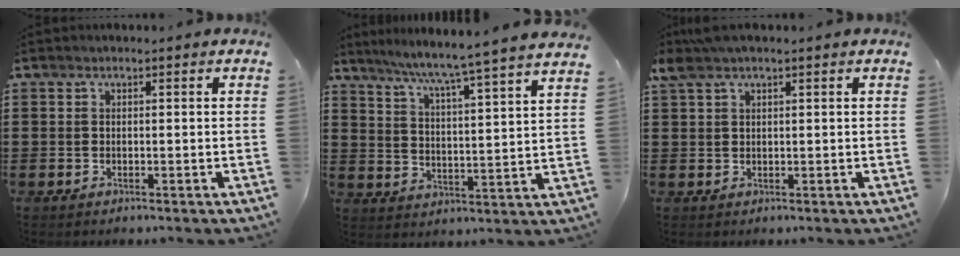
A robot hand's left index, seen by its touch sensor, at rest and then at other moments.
{"total": 5.3, "force": [4.6, -1.6, 2.1], "torque": [-0.063, -0.045, 0.067]}
{"total": 2.8, "force": [1.6, 0.8, 2.2], "torque": [-0.048, 0.003, 0.030]}